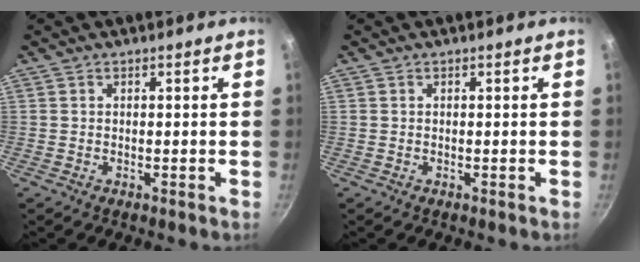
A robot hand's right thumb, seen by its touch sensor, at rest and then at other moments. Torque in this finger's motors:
{"motor_torque": [-0.12, -0.07, 0.09, 0.03, 0.00]}